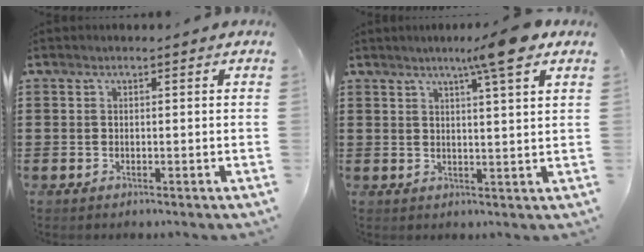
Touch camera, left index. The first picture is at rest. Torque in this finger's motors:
{"motor_torque": [1.16, -0.98, 0.42, 0.14]}